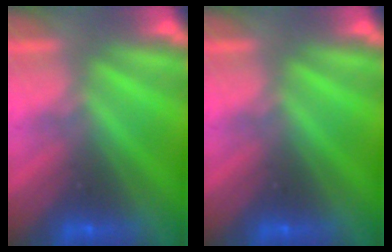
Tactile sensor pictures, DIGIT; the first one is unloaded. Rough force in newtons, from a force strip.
{"total": 0.0}